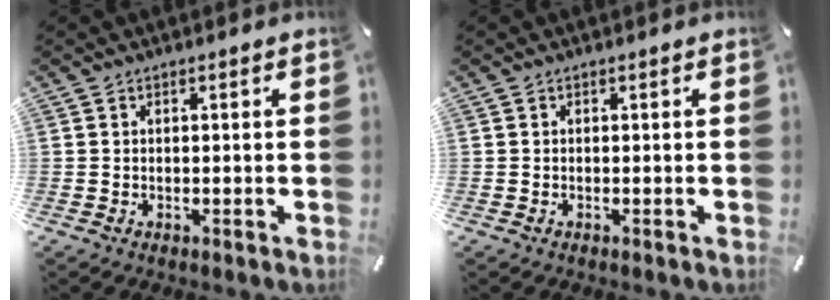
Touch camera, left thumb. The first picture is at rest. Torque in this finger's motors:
{"motor_torque": [-0.02, -0.02, 0.00, 0.00, 0.00]}